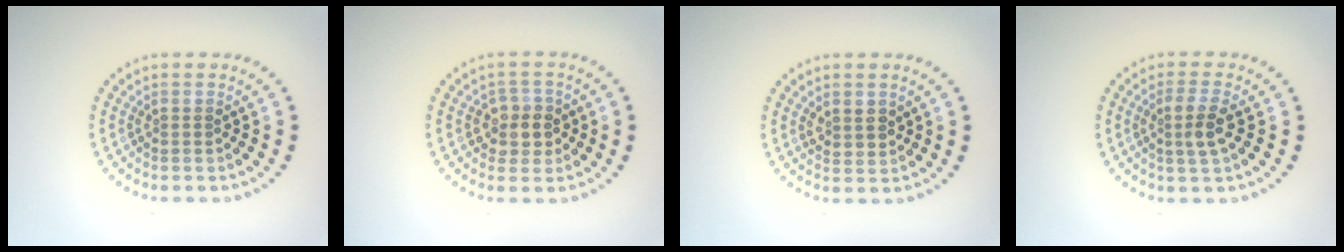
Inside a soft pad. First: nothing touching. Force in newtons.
{"total": 2.6, "press": 2.4, "slide": 1.0}
{"total": 1.7, "press": 1.6, "slide": 0.7}
{"total": 2.5, "press": 2.3, "slide": 1.0}